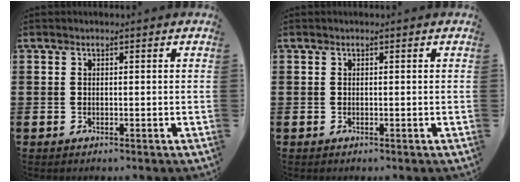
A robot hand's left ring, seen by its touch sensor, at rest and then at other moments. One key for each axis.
{"total": 0.0}